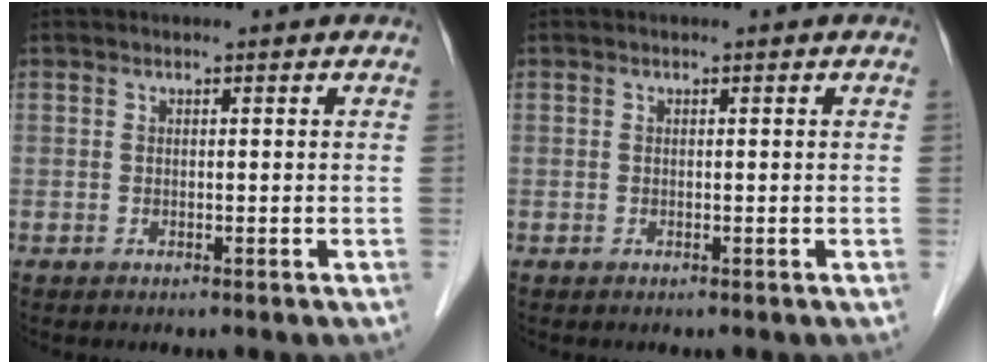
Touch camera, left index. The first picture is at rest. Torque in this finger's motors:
{"motor_torque": [0.00, 0.00, 0.00, 0.00]}